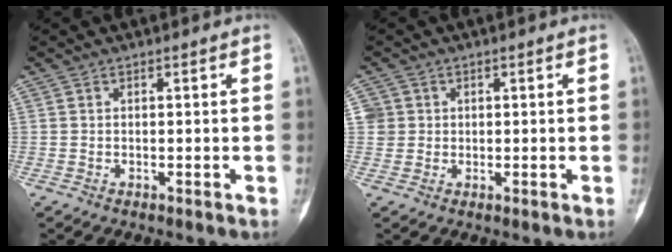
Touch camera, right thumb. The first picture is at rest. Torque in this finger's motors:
{"motor_torque": [-0.15, 0.00, 0.30, -0.09, 0.00]}